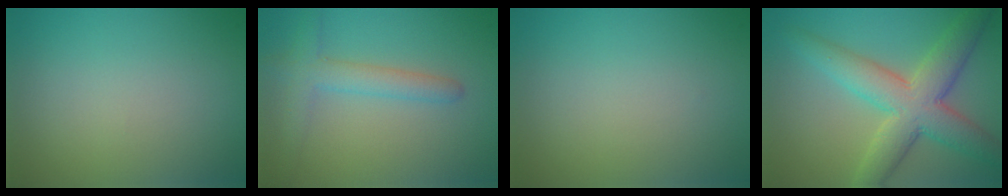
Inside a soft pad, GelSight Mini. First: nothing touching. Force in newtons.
{"total": 3.1, "press": 3.1, "slide": 0.3}
{"total": 0.0}
{"total": 7.5, "press": 7.5, "slide": 0.3}